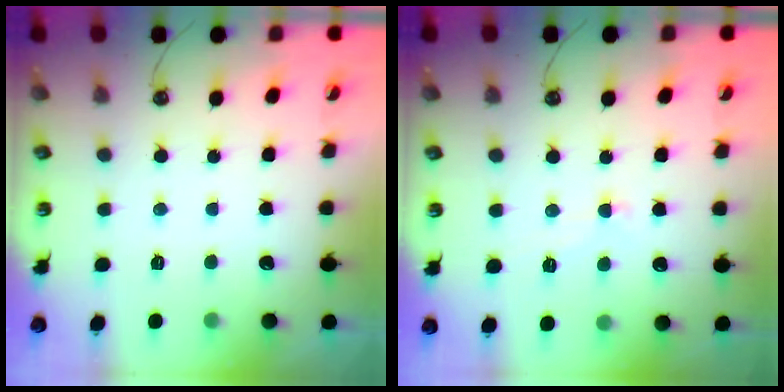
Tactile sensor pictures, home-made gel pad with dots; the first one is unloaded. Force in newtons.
{"total": 2.8, "press": 2.8, "slide": 0.5}